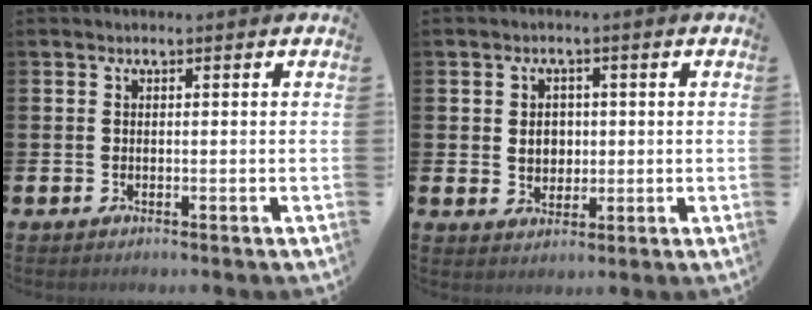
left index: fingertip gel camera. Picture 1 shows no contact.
{"total": 3.1, "force": [0.5, 2.6, 1.5], "torque": [-0.014, 0.002, 0.001]}